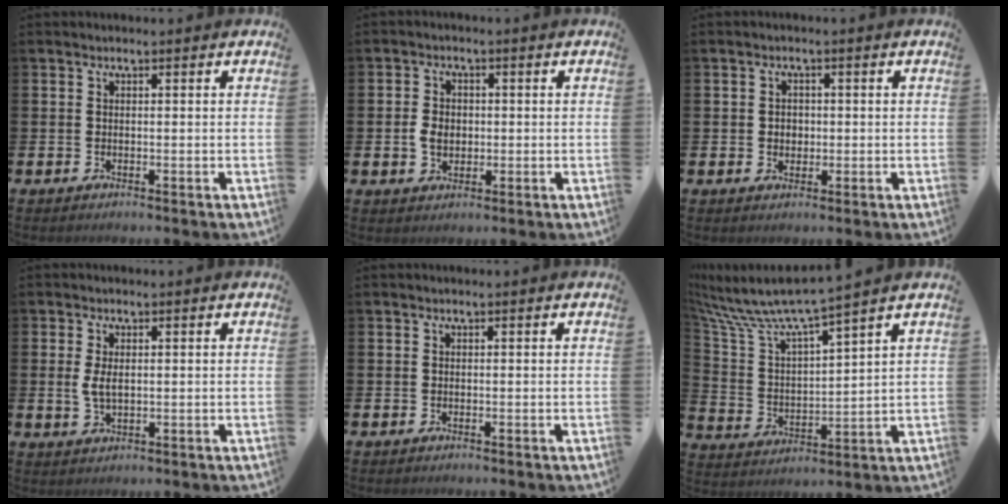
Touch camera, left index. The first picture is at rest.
{"total": 3.4, "force": [-0.2, 2.6, 2.1], "torque": [-0.023, 0.002, -0.011]}
{"total": 1.9, "force": [0.2, 1.7, 0.7], "torque": [0.005, 0.001, -0.004]}
{"total": 2.8, "force": [0.5, 1.4, 2.3], "torque": [-0.034, 0.000, 0.004]}
{"total": 0.0}
{"total": 7.6, "force": [6.9, 0.5, 3.1], "torque": [-0.095, -0.048, 0.111]}